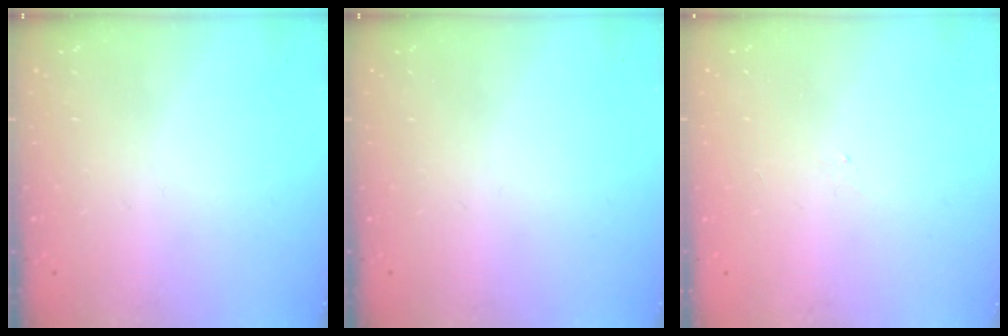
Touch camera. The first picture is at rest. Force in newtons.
{"total": 0.0}
{"total": 1.3, "press": 1.2, "slide": 0.5}